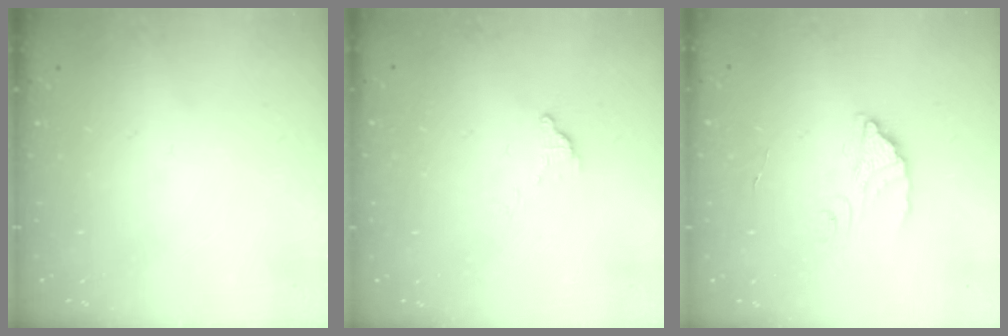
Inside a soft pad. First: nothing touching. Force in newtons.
{"total": 3.6, "press": 3.6, "slide": 0.1}
{"total": 2.4, "press": 2.4, "slide": 0.1}